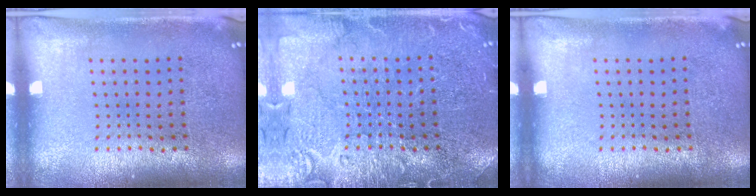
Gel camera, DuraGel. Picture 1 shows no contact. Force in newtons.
{"total": 4.8, "press": 4.7, "slide": 0.8}
{"total": 0.0}